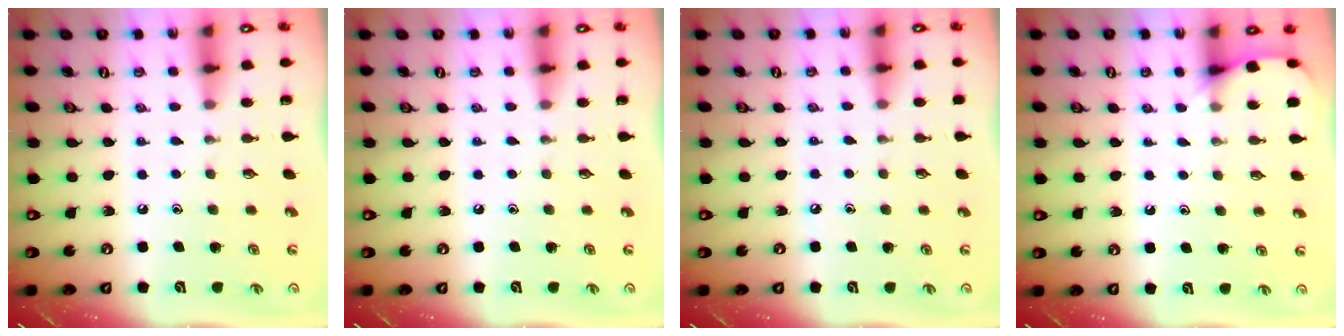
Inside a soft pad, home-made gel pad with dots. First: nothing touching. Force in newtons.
{"total": 0.0}
{"total": 2.3, "press": 2.3, "slide": 0.4}
{"total": 5.3, "press": 5.3, "slide": 0.4}